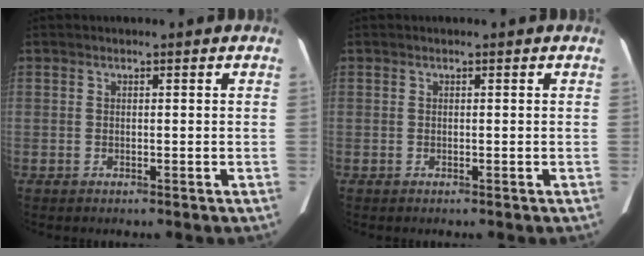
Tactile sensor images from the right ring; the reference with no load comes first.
{"total": 0.0}